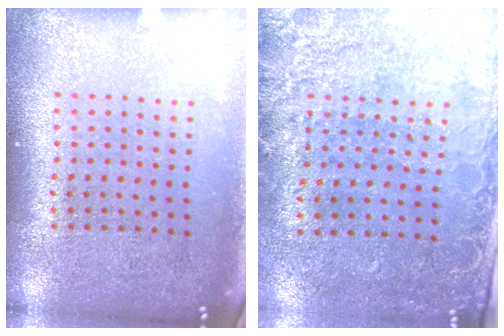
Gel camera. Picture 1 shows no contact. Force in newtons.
{"total": 2.6, "press": 2.2, "slide": 1.4}